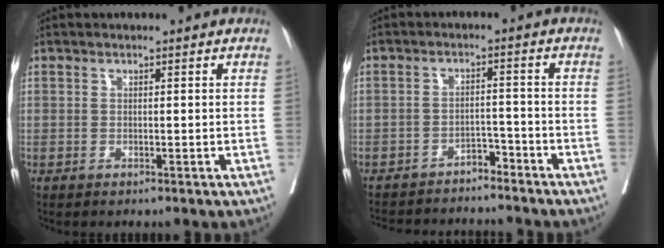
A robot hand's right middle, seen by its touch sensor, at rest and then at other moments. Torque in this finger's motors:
{"motor_torque": [0.52, -0.76, 0.15, 0.01]}